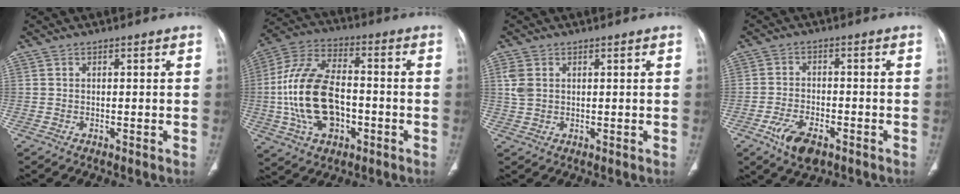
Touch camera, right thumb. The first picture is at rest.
{"total": 18.6, "force": [-2.8, 11.0, 14.7], "torque": [-0.285, 0.029, -0.045]}
{"total": 3.3, "force": [0.9, 2.4, 2.2], "torque": [-0.054, 0.002, 0.024]}
{"total": 7.2, "force": [-3.9, 3.6, 4.8], "torque": [-0.089, 0.014, -0.065]}